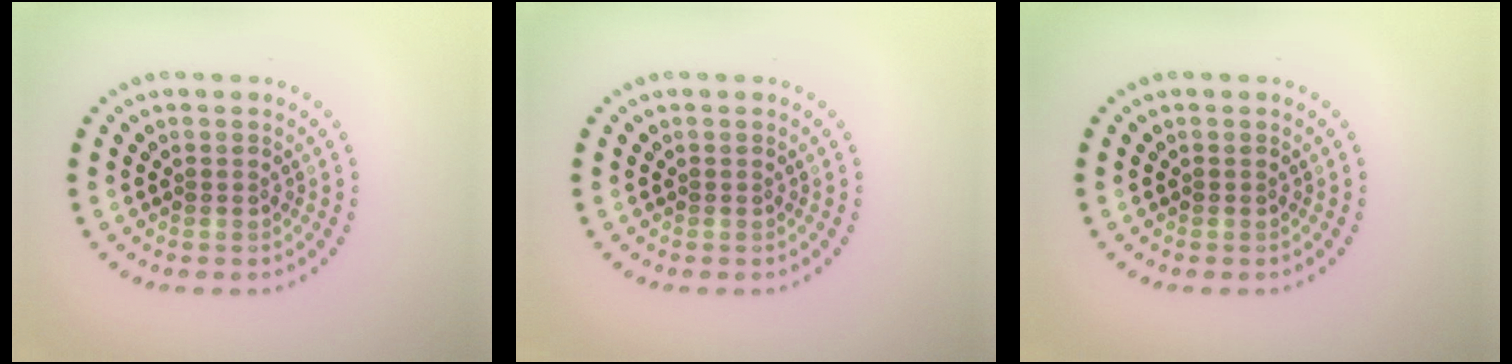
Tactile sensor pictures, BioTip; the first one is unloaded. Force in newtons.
{"total": 0.0}
{"total": 0.0}